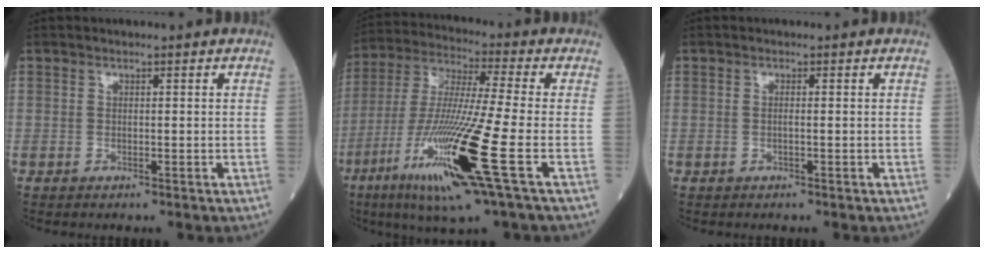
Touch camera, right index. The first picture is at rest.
{"total": 18.4, "force": [-7.2, -0.2, 17.0], "torque": [-0.360, -0.033, -0.139]}
{"total": 0.7, "force": [0.0, 0.0, 0.7], "torque": [-0.016, 0.000, -0.002]}